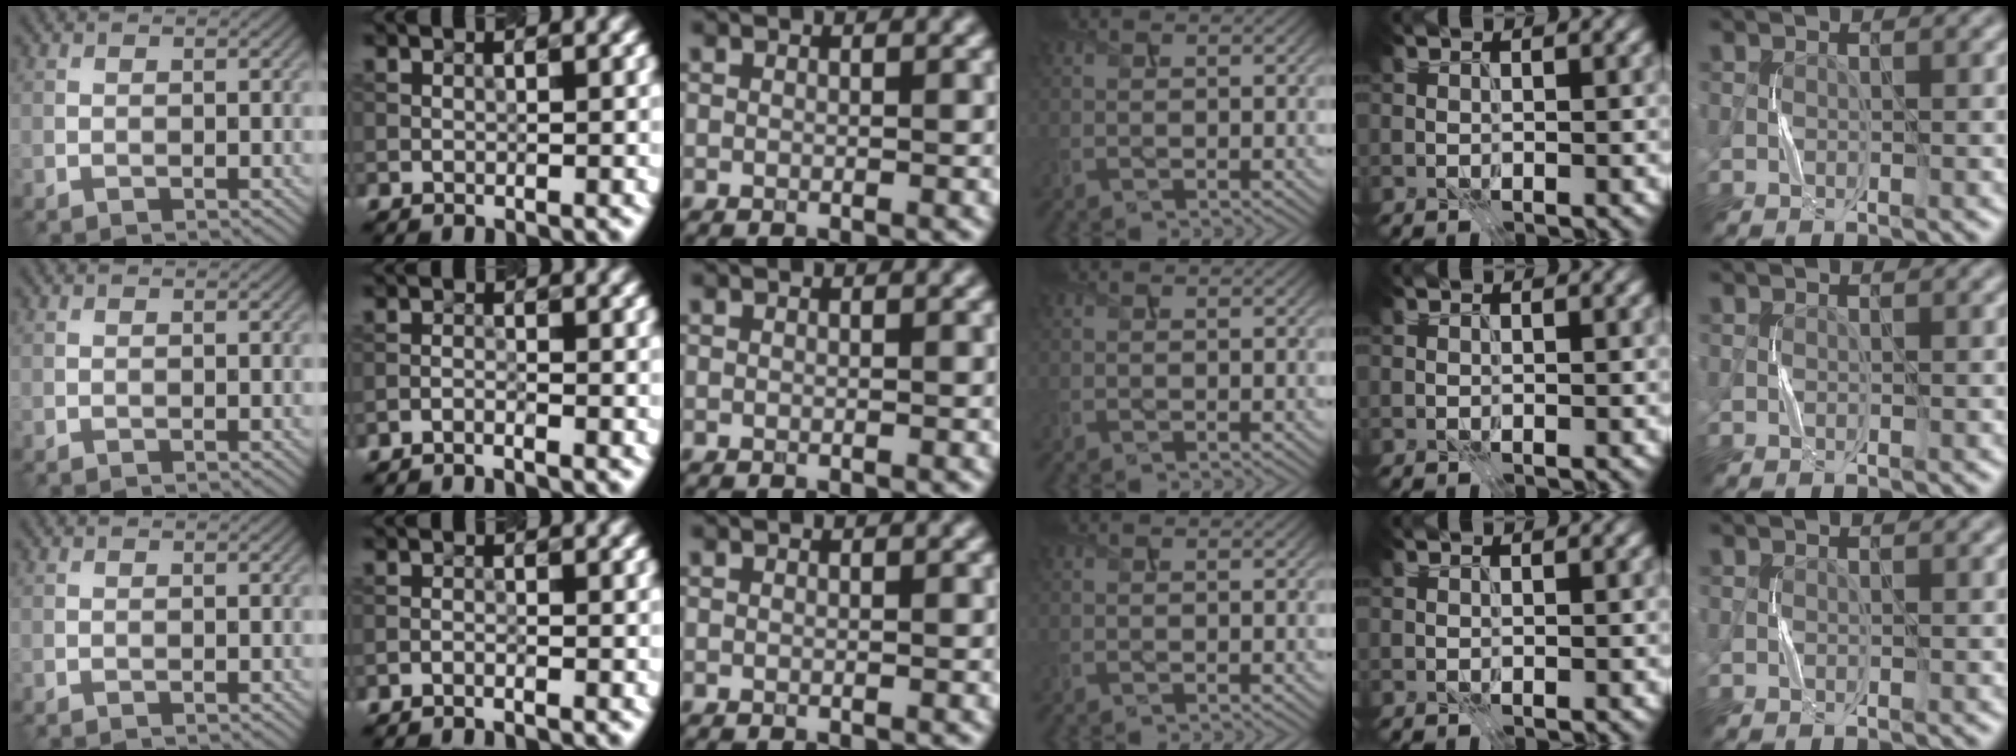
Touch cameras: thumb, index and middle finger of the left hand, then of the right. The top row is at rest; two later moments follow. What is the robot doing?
{"motion": "press", "object": "sticky note"}